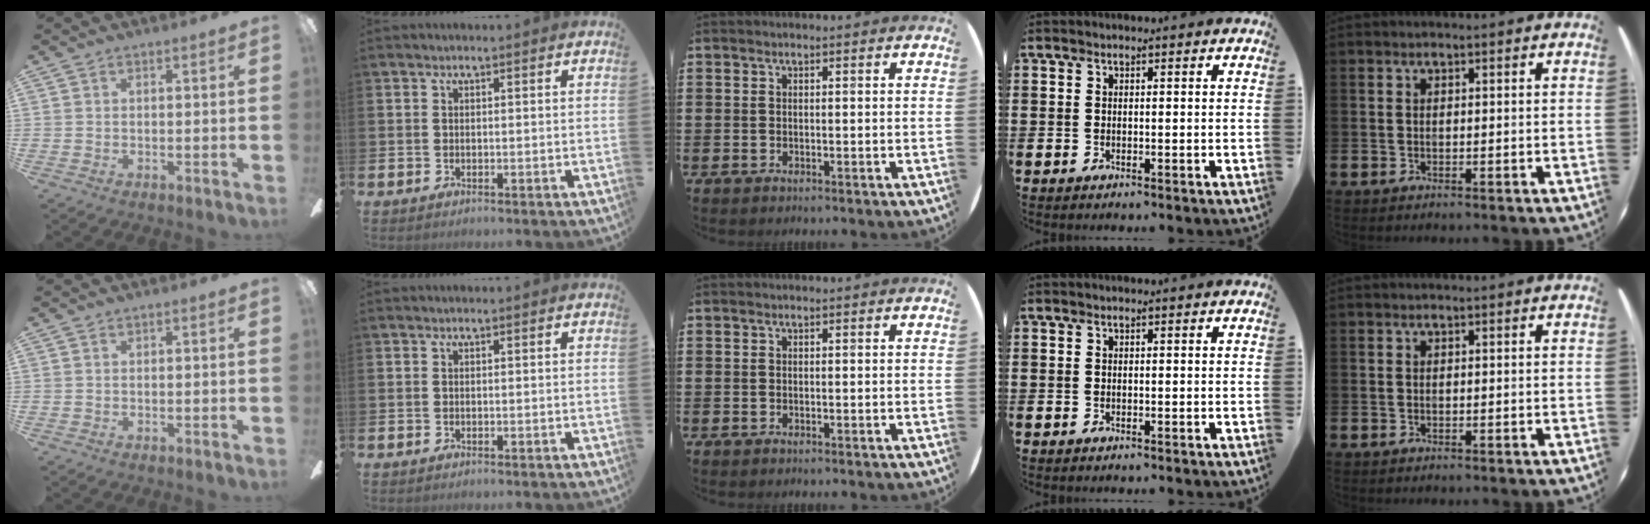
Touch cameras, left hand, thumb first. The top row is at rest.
{}